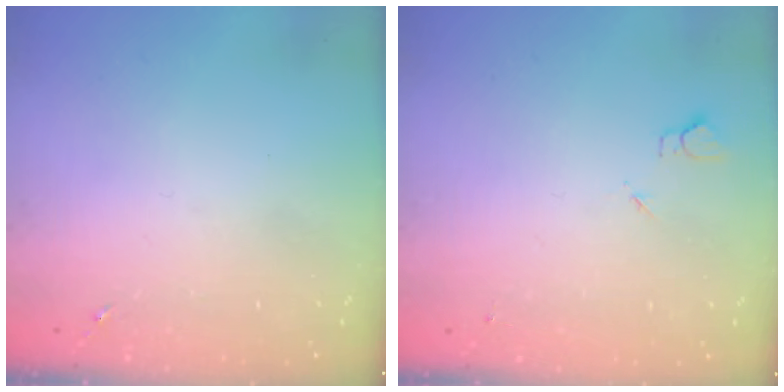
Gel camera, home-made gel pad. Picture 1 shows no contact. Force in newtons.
{"total": 2.7, "press": 2.6, "slide": 0.3}